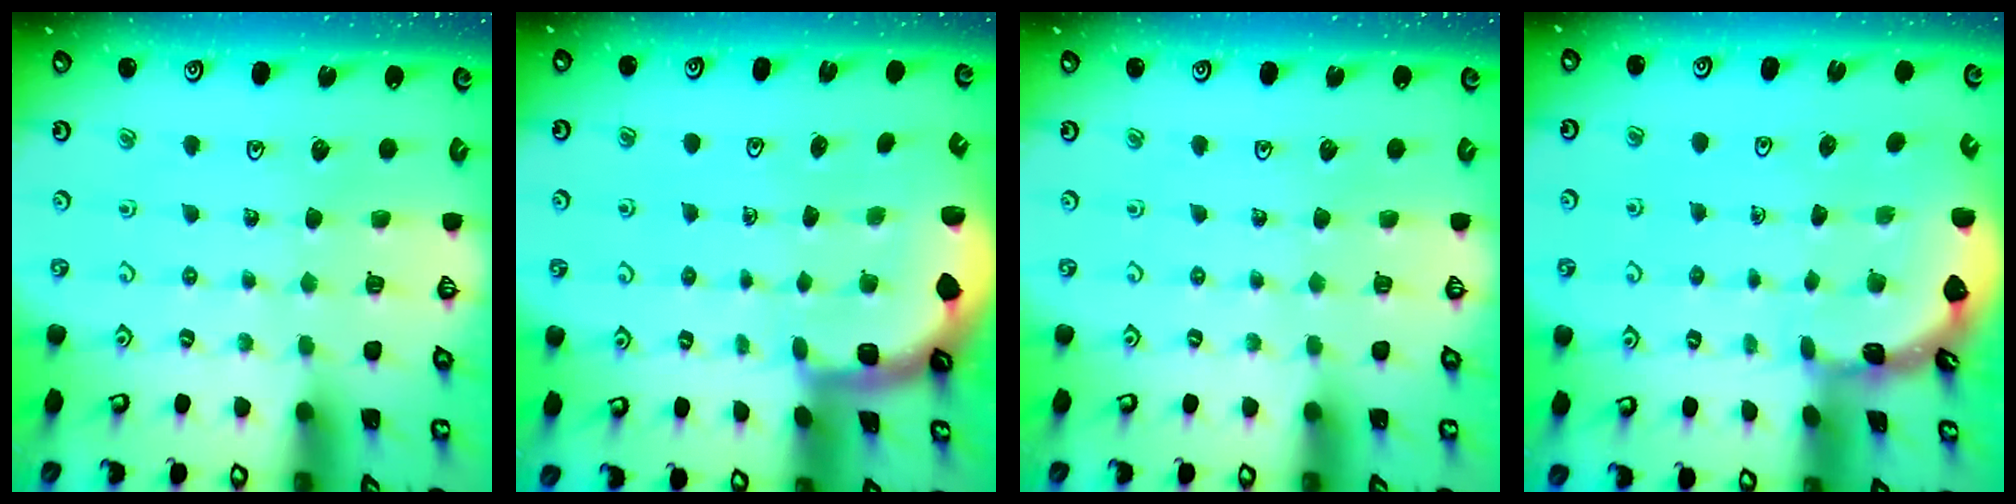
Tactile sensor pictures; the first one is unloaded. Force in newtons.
{"total": 1.5, "press": 1.5, "slide": 0.2}
{"total": 0.0}
{"total": 1.6, "press": 1.6, "slide": 0.2}